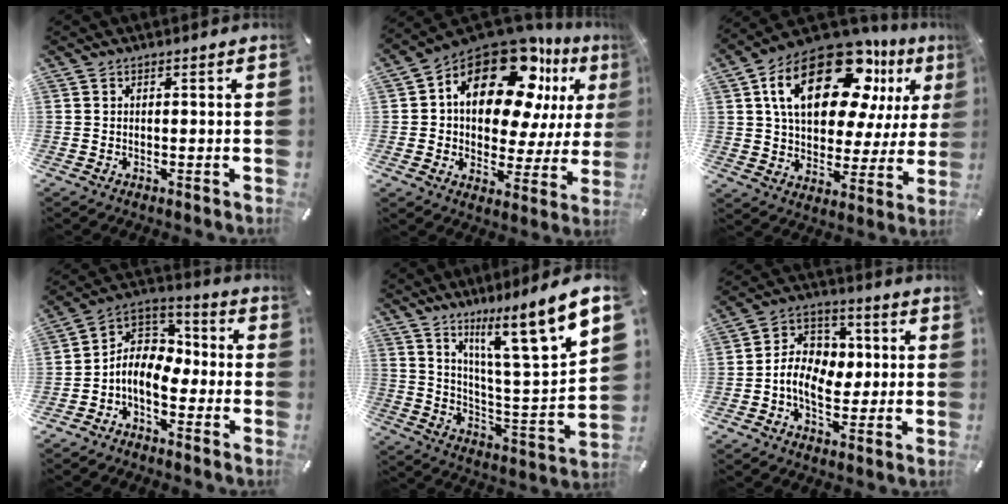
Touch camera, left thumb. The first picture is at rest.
{"total": 20.6, "force": [11.3, 11.4, 12.9], "torque": [-0.215, -0.079, 0.189]}
{"total": 24.7, "force": [11.7, 13.4, 17.2], "torque": [-0.296, -0.055, 0.194]}
{"total": 8.8, "force": [-3.3, 6.7, 4.7], "torque": [-0.113, 0.006, -0.063]}
{"total": 14.1, "force": [10.3, 1.5, 9.4], "torque": [-0.152, -0.085, 0.156]}
{"total": 10.3, "force": [-1.7, 8.0, 6.2], "torque": [-0.126, 0.024, -0.028]}